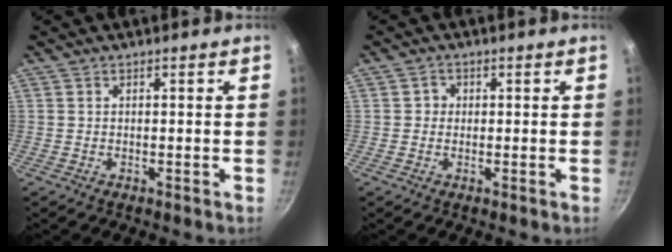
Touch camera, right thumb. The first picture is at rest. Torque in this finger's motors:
{"motor_torque": [-0.42, 0.27, 0.26, -0.25, -0.01]}